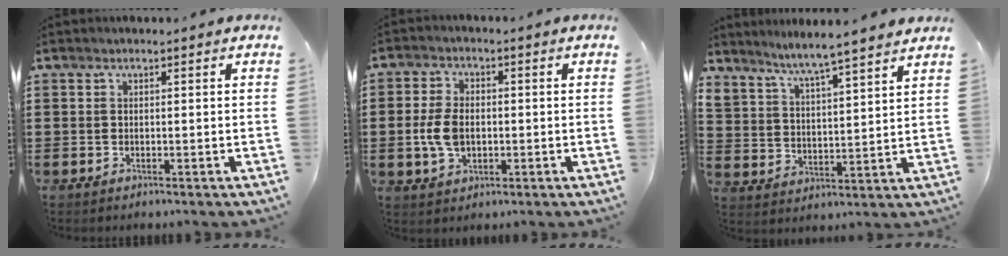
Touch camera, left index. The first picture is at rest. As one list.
[{"total": 5.7, "force": [-0.6, 3.5, 4.4], "torque": [-0.112, -0.002, -0.017]}, {"total": 5.1, "force": [4.9, -0.9, 0.9], "torque": [-0.040, -0.038, 0.081]}]